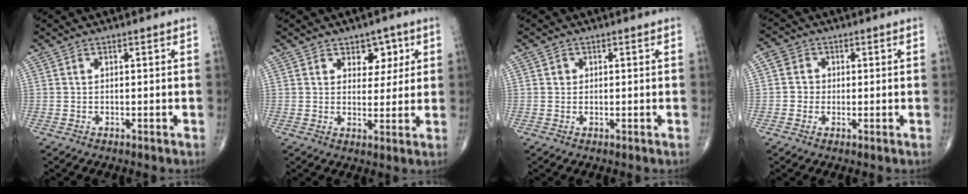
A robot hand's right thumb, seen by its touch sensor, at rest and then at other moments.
{"total": 5.5, "force": [2.6, 3.9, 2.9], "torque": [-0.004, -0.012, 0.035]}
{"total": 1.1, "force": [0.2, 1.0, 0.2], "torque": [0.003, 0.001, 0.002]}
{"total": 3.7, "force": [-0.1, 3.6, 1.1], "torque": [-0.005, 0.006, -0.008]}